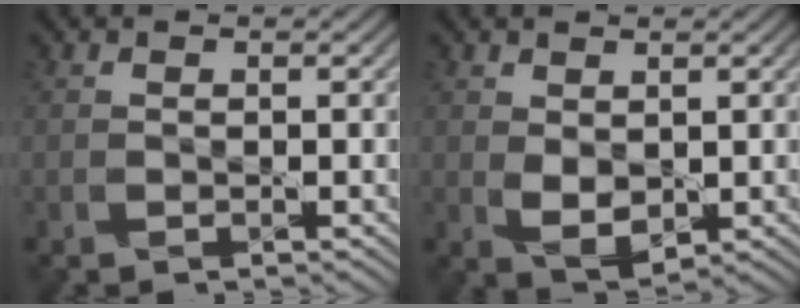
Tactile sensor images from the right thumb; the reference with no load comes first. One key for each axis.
{"total": 3.2, "fx": 0.7, "fy": 2.0, "fz": 2.4, "tx": -0.053, "ty": -0.006, "tz": 0.018}